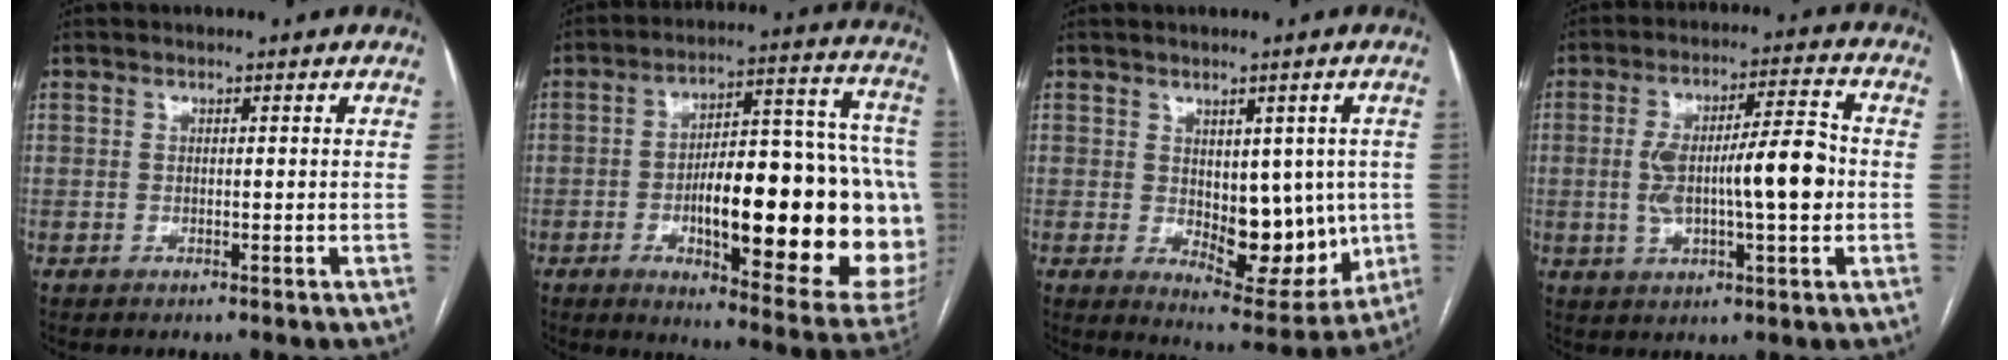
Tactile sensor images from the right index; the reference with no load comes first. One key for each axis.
{"total": 30.3, "fx": -4.8, "fy": 7.7, "fz": 28.9, "tx": -0.320, "ty": 0.025, "tz": -0.051}
{"total": 11.4, "fx": -0.4, "fy": 5.9, "fz": 9.8, "tx": -0.115, "ty": -0.007, "tz": 0.019}
{"total": 12.2, "fx": -0.6, "fy": 2.6, "fz": 11.9, "tx": -0.207, "ty": 0.022, "tz": -0.005}